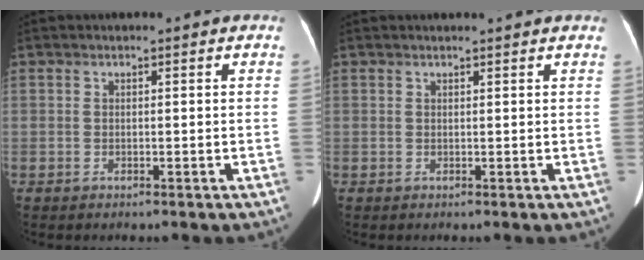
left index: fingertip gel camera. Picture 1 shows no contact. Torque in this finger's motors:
{"motor_torque": [-0.03, -0.90, 0.04, 0.03]}